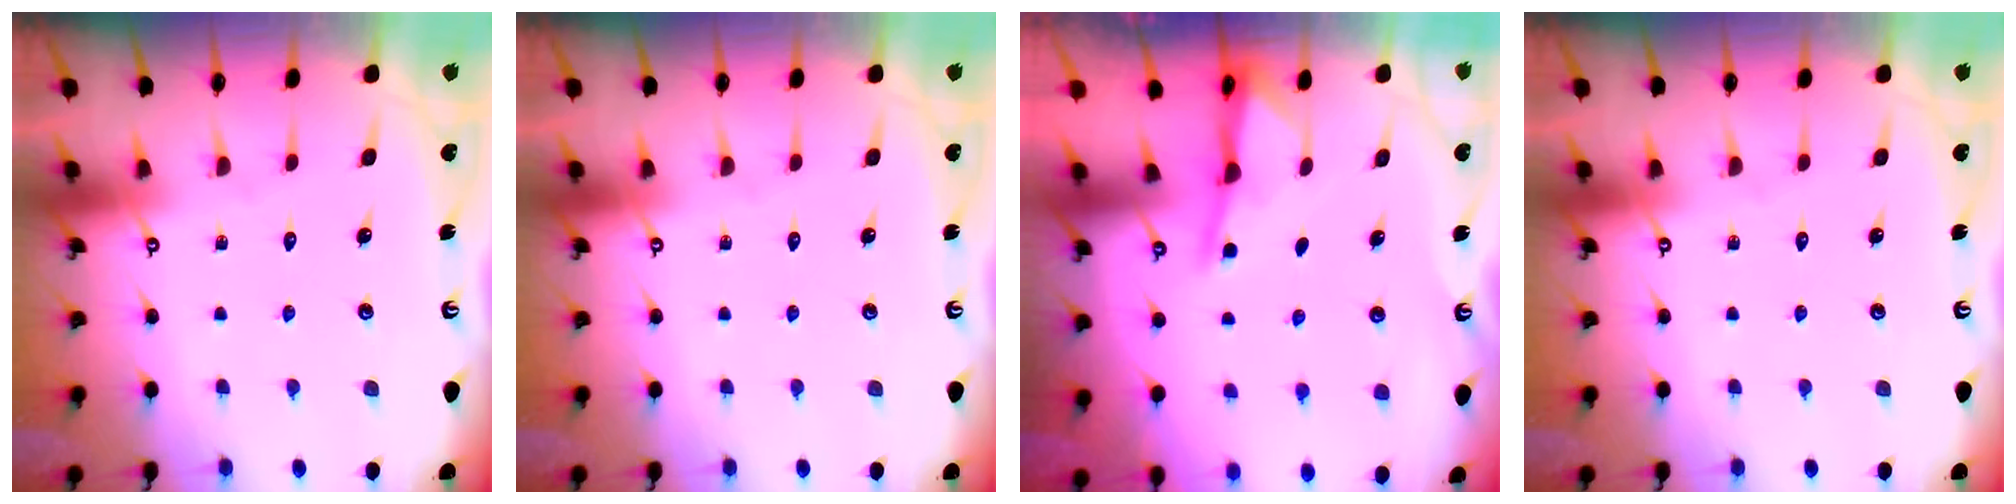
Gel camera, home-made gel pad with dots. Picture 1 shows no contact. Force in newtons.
{"total": 0.0}
{"total": 1.9, "press": 1.9, "slide": 0.3}
{"total": 0.0}